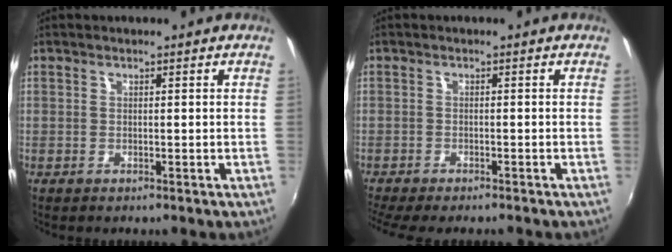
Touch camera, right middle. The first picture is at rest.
{"total": 6.0, "force": [-5.2, 0.8, 2.8], "torque": [-0.066, -0.025, -0.086]}